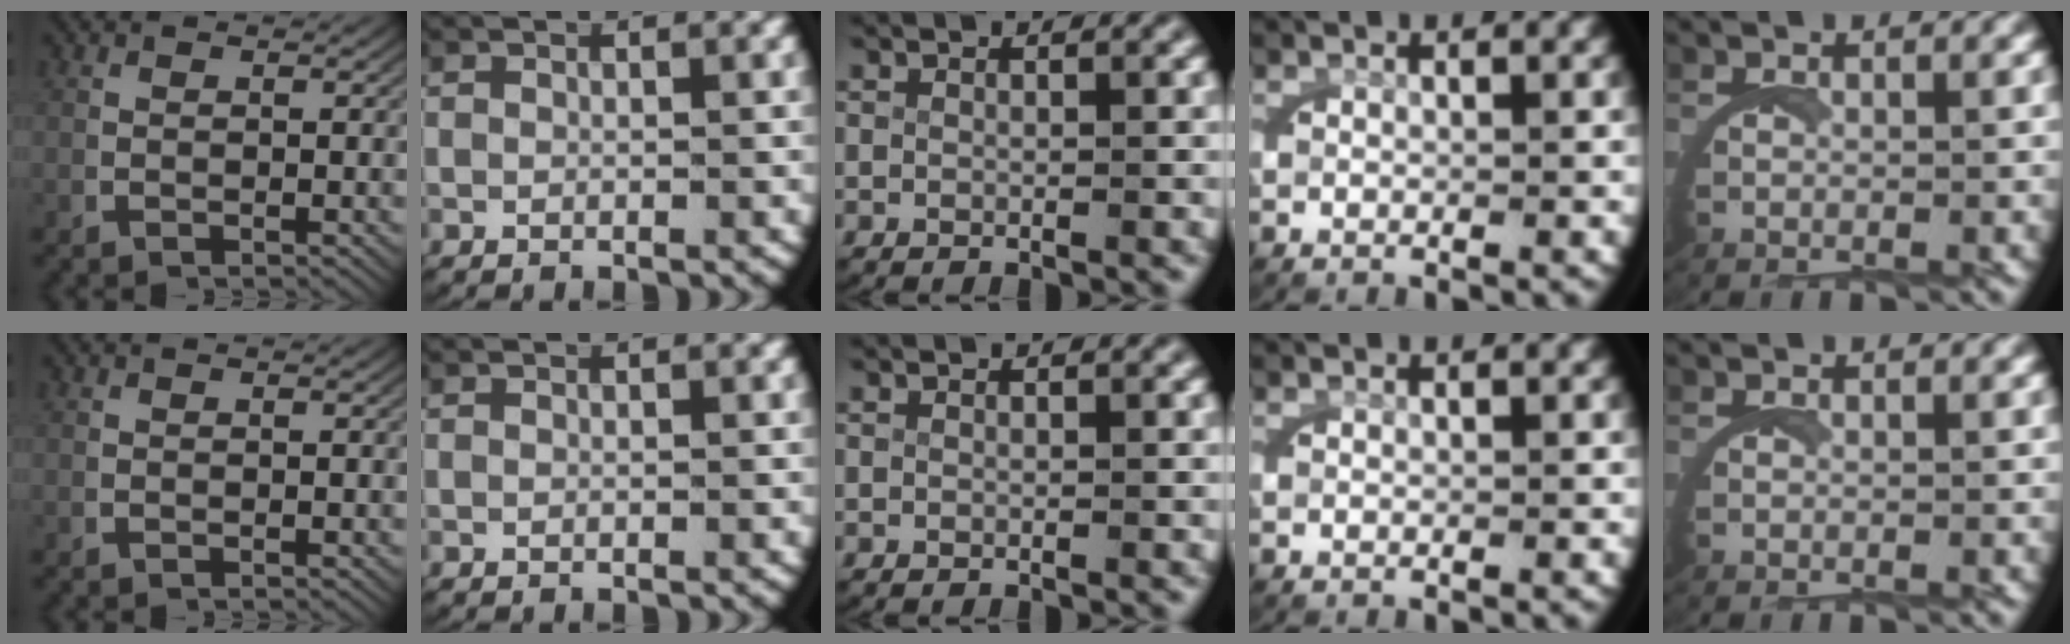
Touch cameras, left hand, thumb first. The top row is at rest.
{}